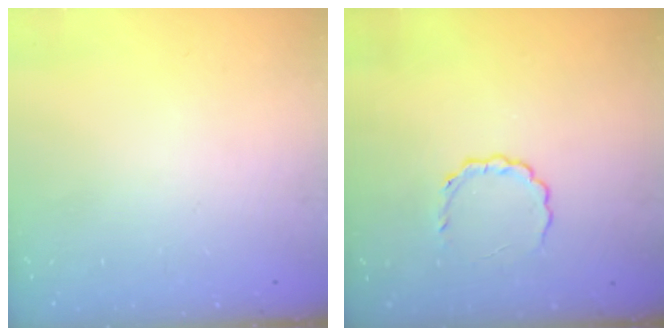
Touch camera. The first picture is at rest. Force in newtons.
{"total": 2.8, "press": 2.8, "slide": 0.4}